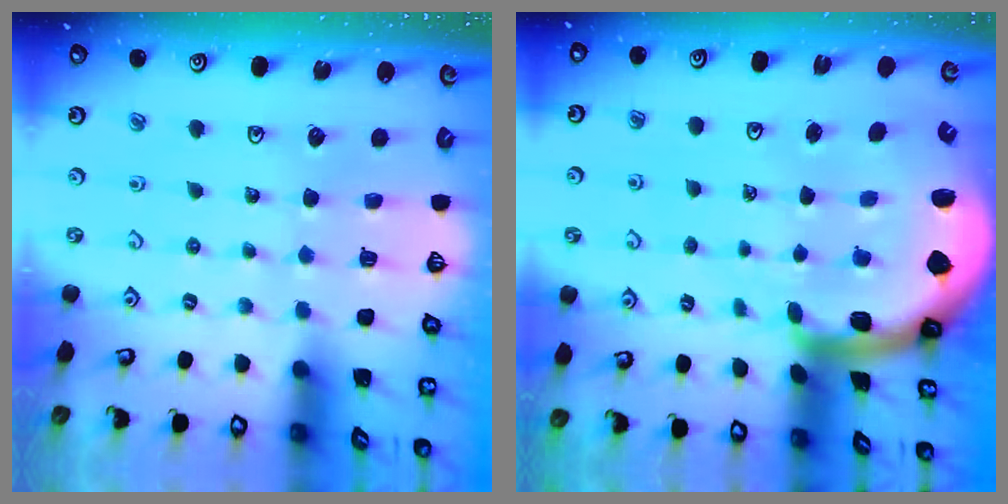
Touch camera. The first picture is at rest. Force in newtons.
{"total": 6.2, "press": 6.1, "slide": 0.9}